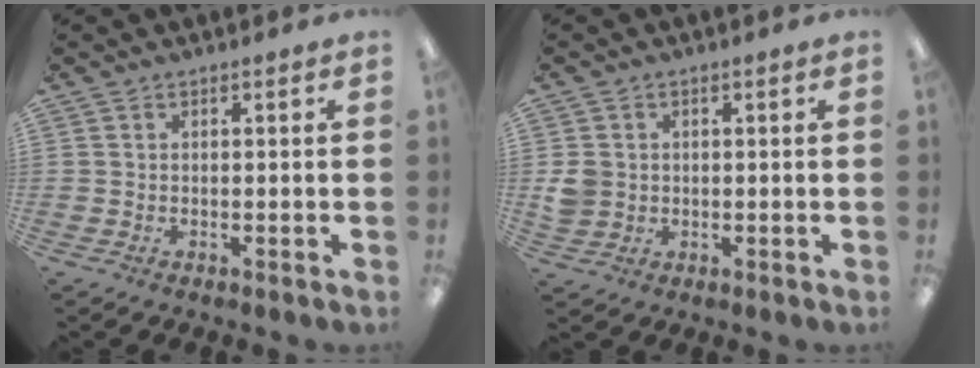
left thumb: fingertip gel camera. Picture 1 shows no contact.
{"total": 4.0, "force": [0.1, 3.8, 1.2], "torque": [-0.018, 0.007, 0.003]}